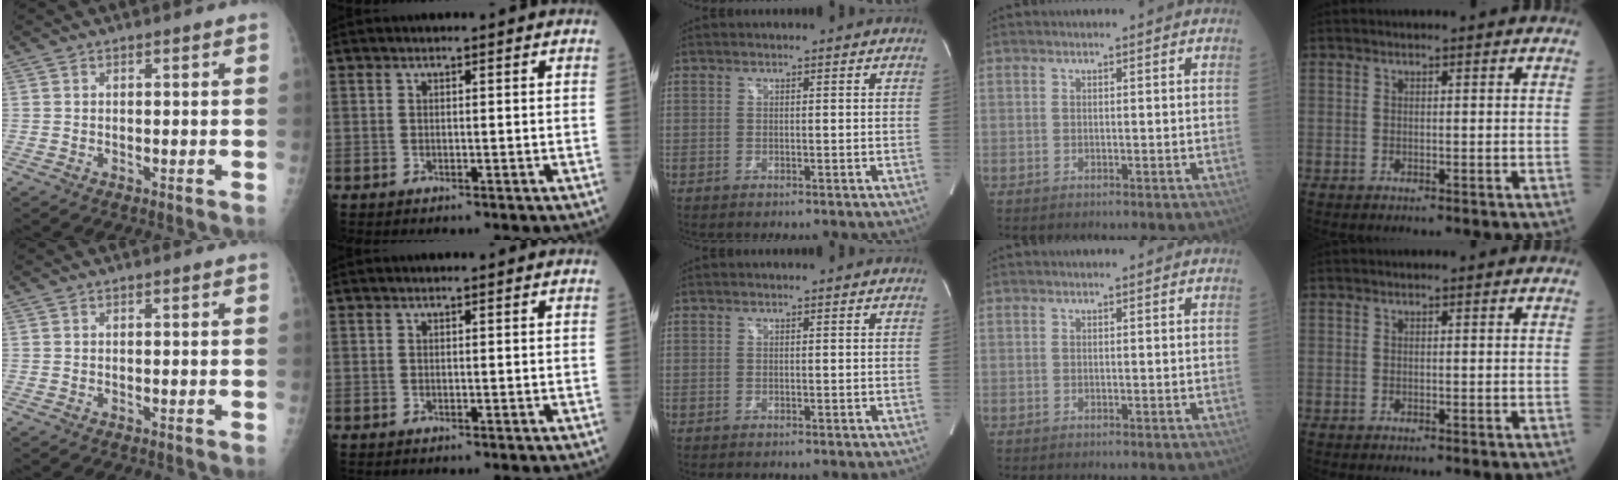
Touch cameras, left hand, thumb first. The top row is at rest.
{}